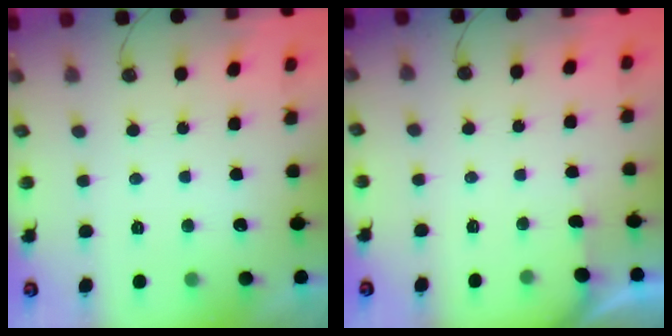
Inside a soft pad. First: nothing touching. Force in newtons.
{"total": 1.3, "press": 1.2, "slide": 0.2}